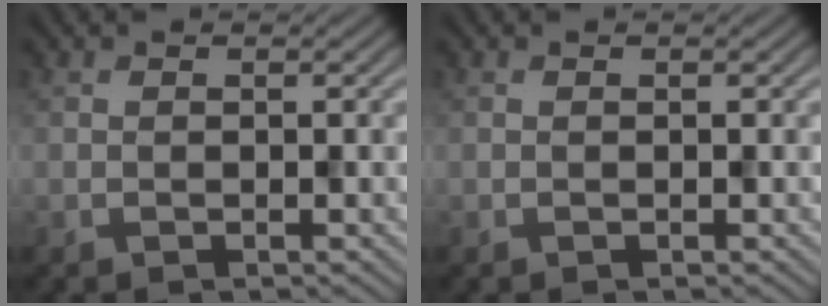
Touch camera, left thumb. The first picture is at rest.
{"total": 0.0}